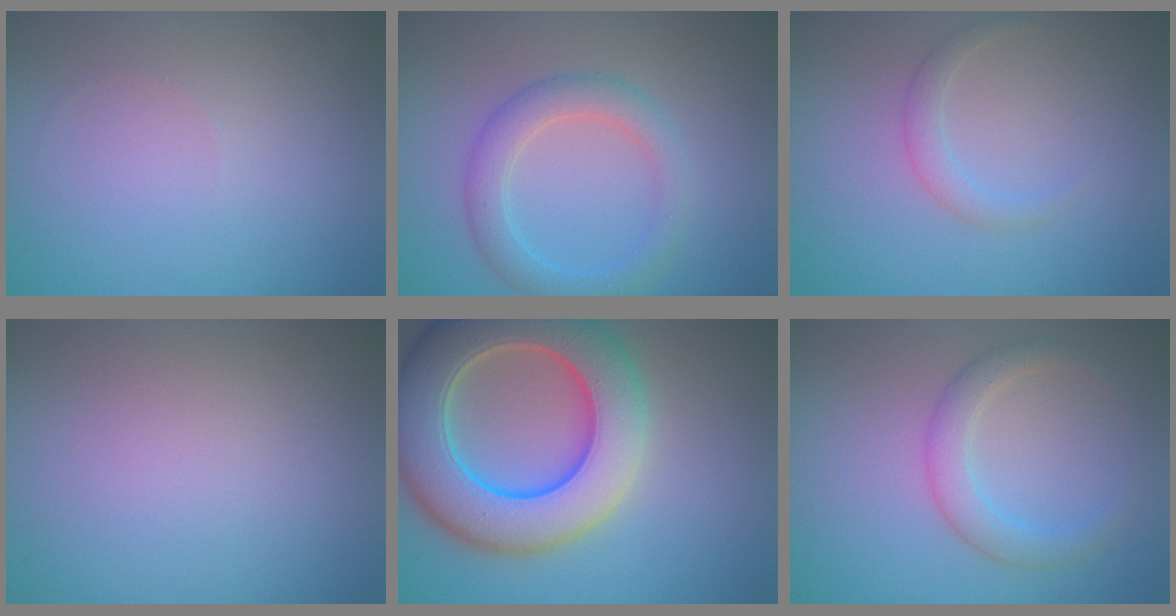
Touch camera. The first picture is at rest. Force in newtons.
{"total": 3.5, "press": 3.5, "slide": 0.1}
{"total": 1.5, "press": 1.5, "slide": 0.0}
{"total": 0.0}
{"total": 11.7, "press": 11.7, "slide": 0.5}
{"total": 2.8, "press": 2.8, "slide": 0.1}